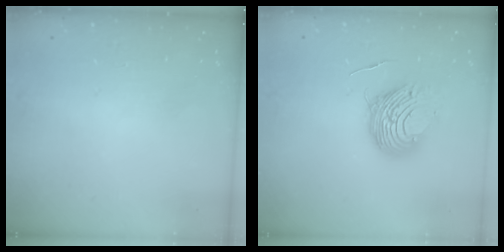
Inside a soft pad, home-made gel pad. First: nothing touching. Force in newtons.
{"total": 10.4, "press": 10.3, "slide": 1.0}